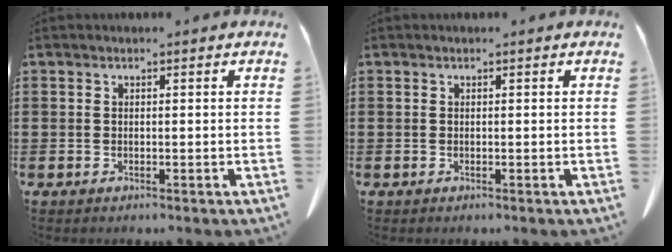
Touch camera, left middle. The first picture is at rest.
{"total": 0.0}